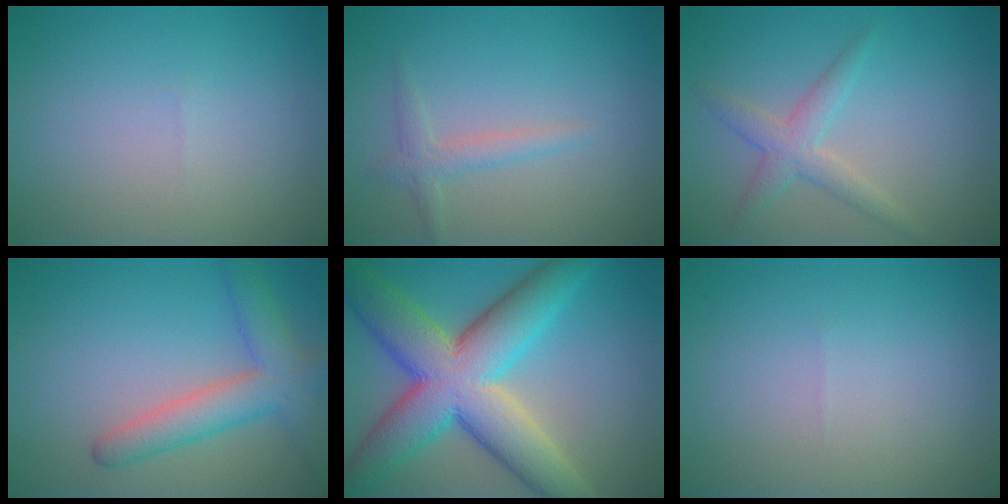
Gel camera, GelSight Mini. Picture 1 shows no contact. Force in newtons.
{"total": 1.6, "press": 1.6, "slide": 0.1}
{"total": 2.5, "press": 2.5, "slide": 0.1}
{"total": 4.7, "press": 4.7, "slide": 0.2}
{"total": 12.0, "press": 11.9, "slide": 0.8}
{"total": 0.0}